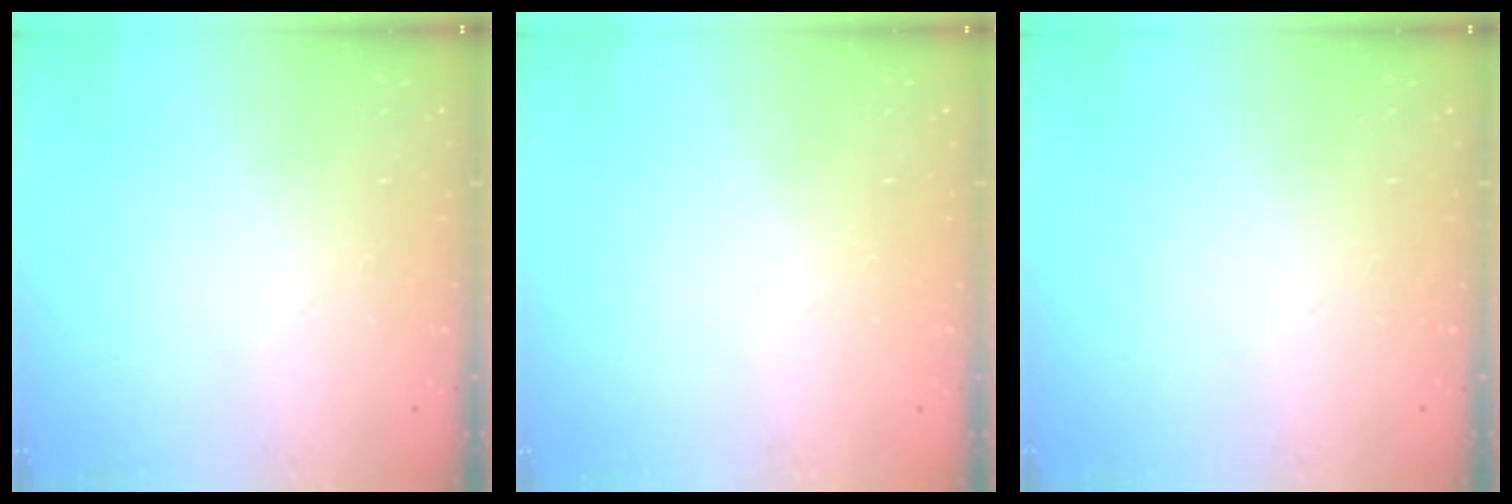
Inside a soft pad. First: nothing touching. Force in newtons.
{"total": 0.7, "press": 0.6, "slide": 0.1}
{"total": 0.0}